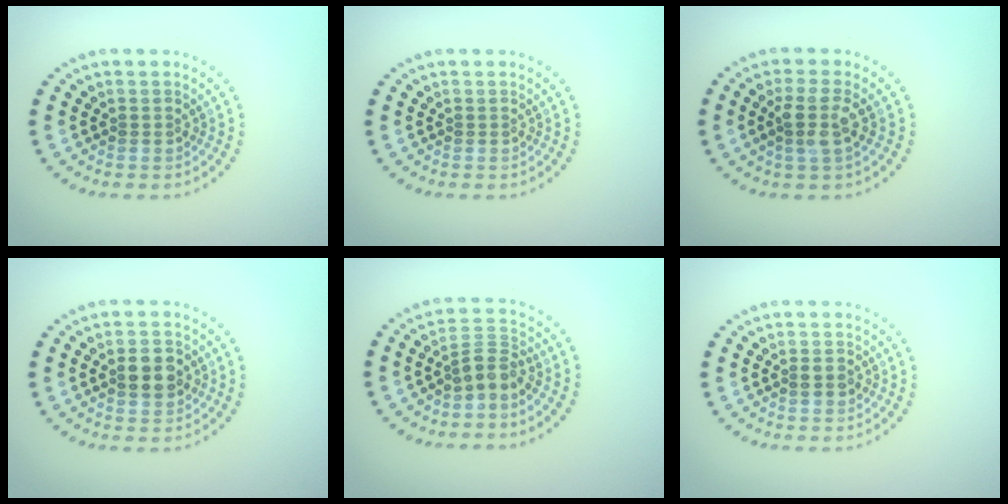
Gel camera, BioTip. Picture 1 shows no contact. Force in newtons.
{"total": 0.0}
{"total": 2.8, "press": 2.4, "slide": 1.5}
{"total": 3.4, "press": 3.4, "slide": 0.2}
{"total": 2.7, "press": 2.1, "slide": 1.7}
{"total": 1.2, "press": 1.2, "slide": 0.2}